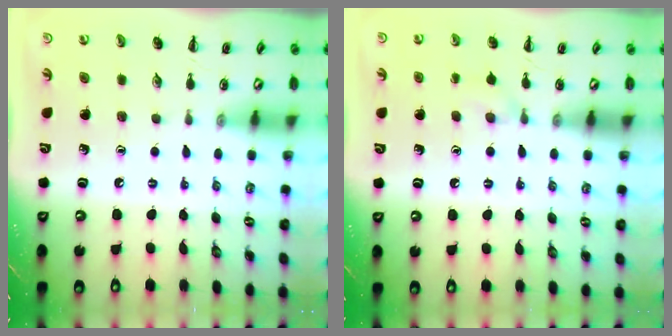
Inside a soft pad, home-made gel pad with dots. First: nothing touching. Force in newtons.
{"total": 6.3, "press": 6.0, "slide": 1.9}